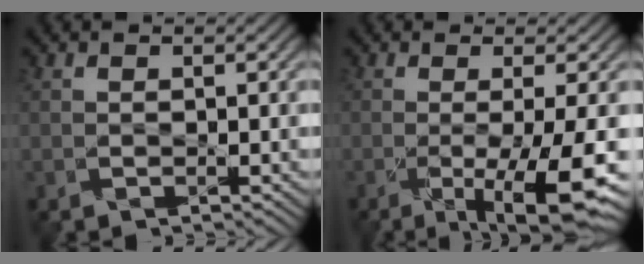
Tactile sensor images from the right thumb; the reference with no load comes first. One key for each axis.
{"total": 9.5, "fx": -3.8, "fy": 1.5, "fz": 8.6, "tx": -0.148, "ty": -0.016, "tz": -0.046}